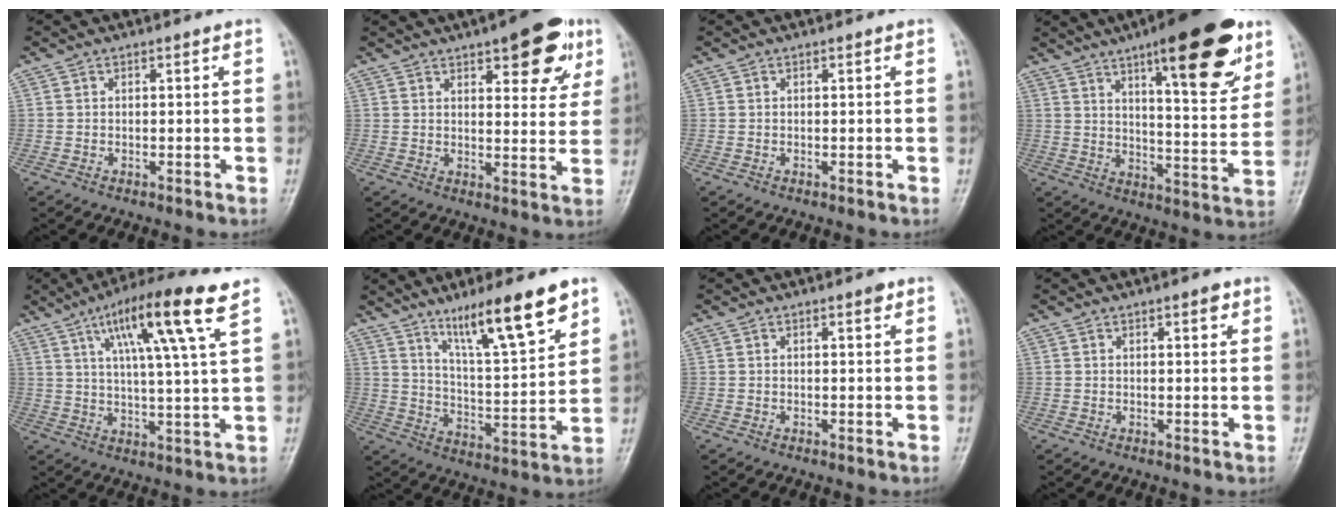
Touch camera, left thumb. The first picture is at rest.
{"total": 12.2, "force": [6.6, 4.7, 9.2], "torque": [-0.081, -0.021, 0.081]}
{"total": 0.0}
{"total": 20.9, "force": [12.0, 5.9, 16.1], "torque": [-0.195, -0.053, 0.175]}
{"total": 15.3, "force": [7.5, 1.2, 13.3], "torque": [-0.225, -0.015, 0.122]}
{"total": 15.6, "force": [9.8, 2.5, 11.9], "torque": [-0.181, -0.051, 0.170]}
{"total": 1.3, "force": [0.8, 0.4, 0.9], "torque": [-0.011, -0.002, 0.010]}
{"total": 2.2, "force": [1.3, 0.8, 1.6], "torque": [-0.016, -0.005, 0.016]}